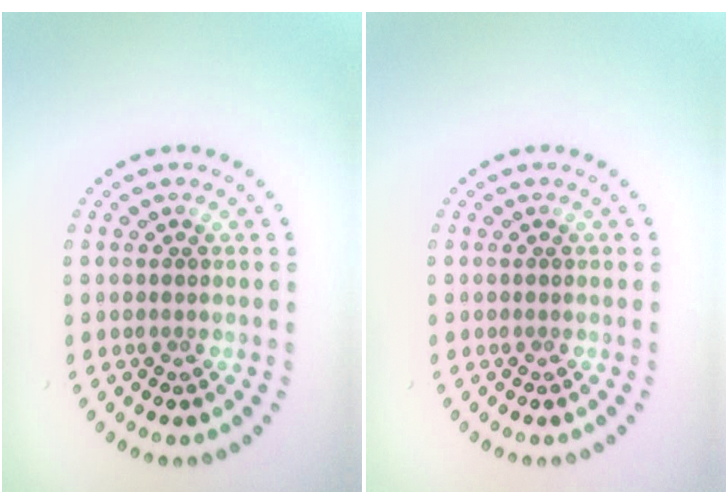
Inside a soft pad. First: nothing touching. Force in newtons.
{"total": 0.0}